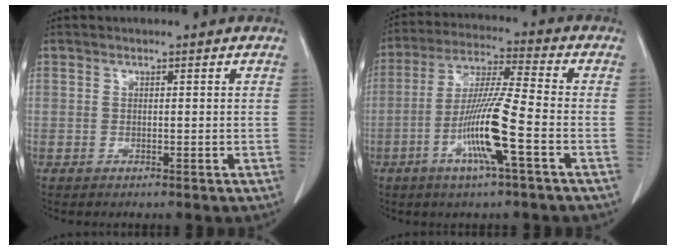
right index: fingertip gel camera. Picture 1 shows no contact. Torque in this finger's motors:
{"motor_torque": [2.04, -0.09, 1.05, 0.16]}